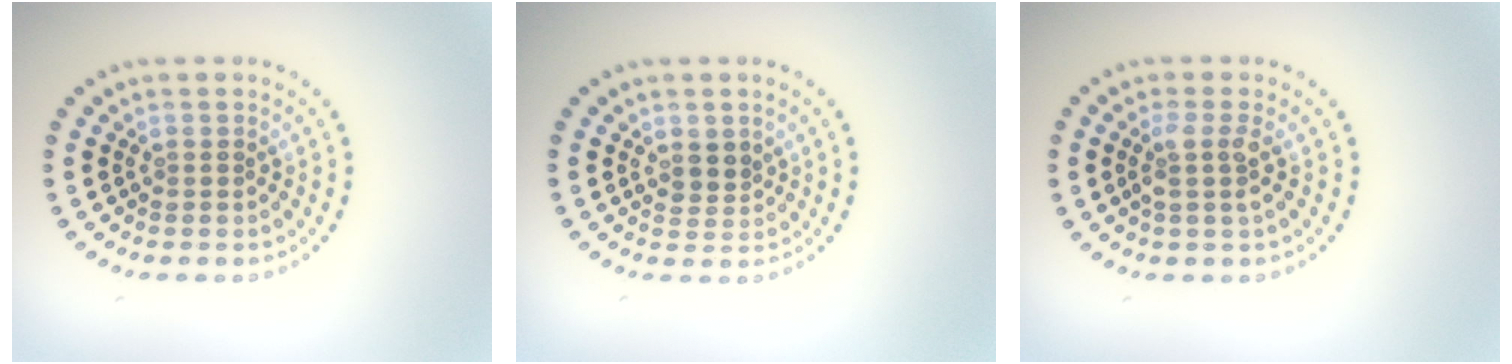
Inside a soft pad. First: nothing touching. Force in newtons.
{"total": 1.7, "press": 1.5, "slide": 0.8}
{"total": 2.0, "press": 1.6, "slide": 1.2}